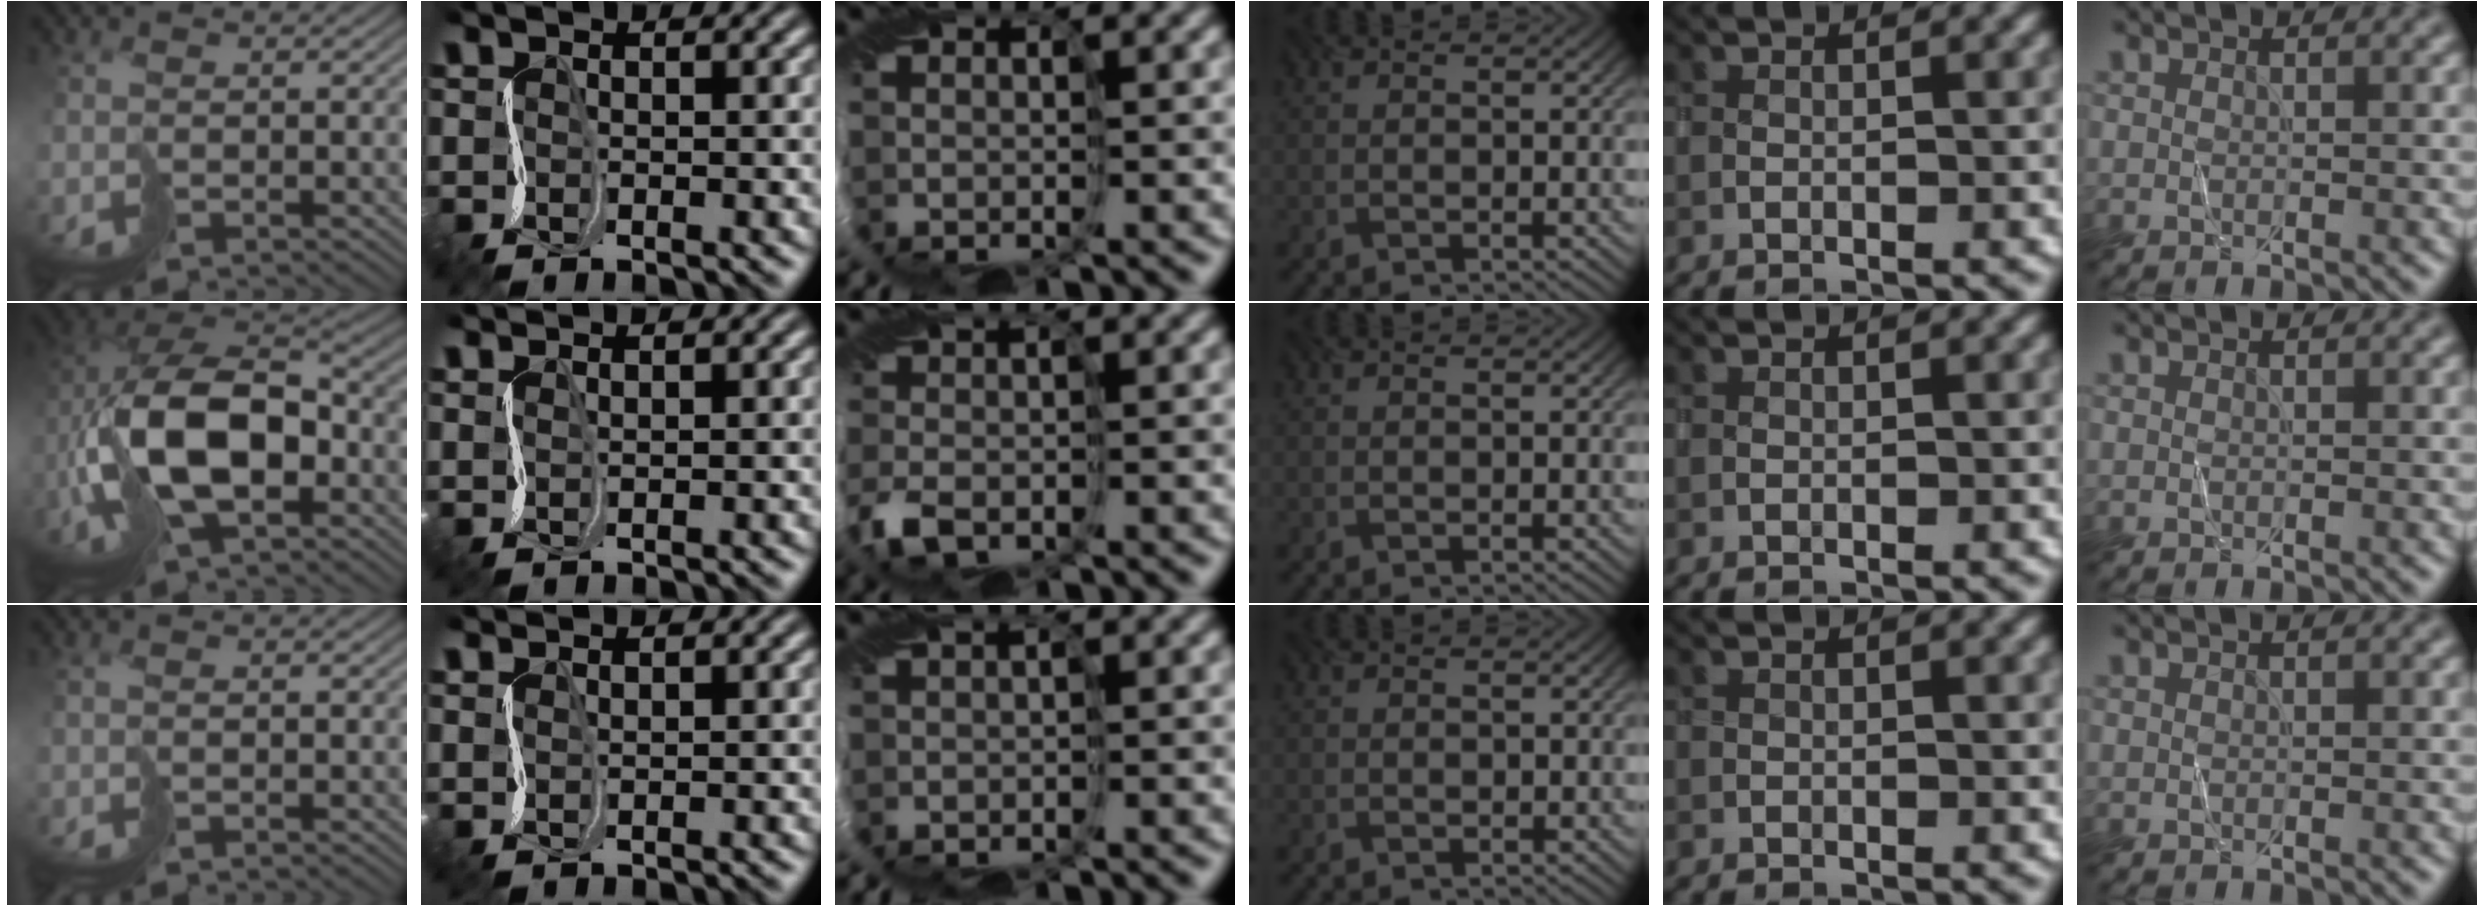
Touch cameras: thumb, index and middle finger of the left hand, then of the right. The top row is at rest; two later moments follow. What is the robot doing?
{"motion": "cut", "object": "receipt paper"}